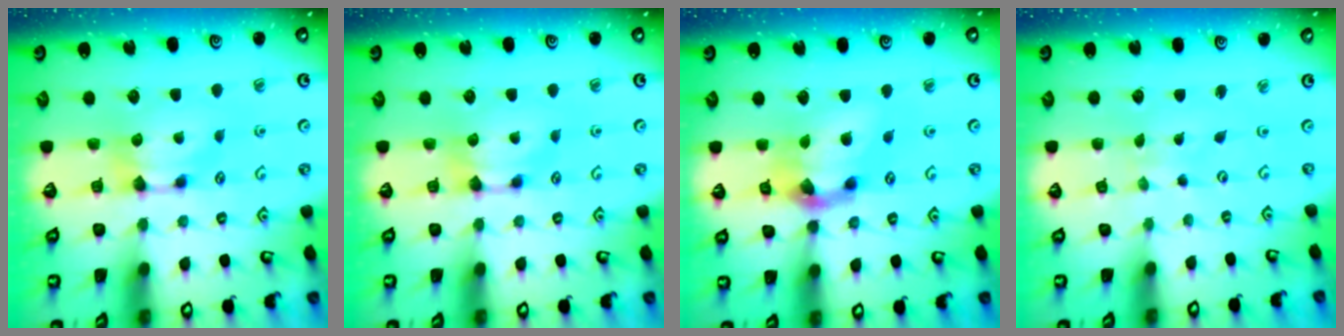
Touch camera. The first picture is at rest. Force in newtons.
{"total": 0.0}
{"total": 7.2, "press": 6.8, "slide": 2.4}
{"total": 5.9, "press": 5.9, "slide": 0.3}